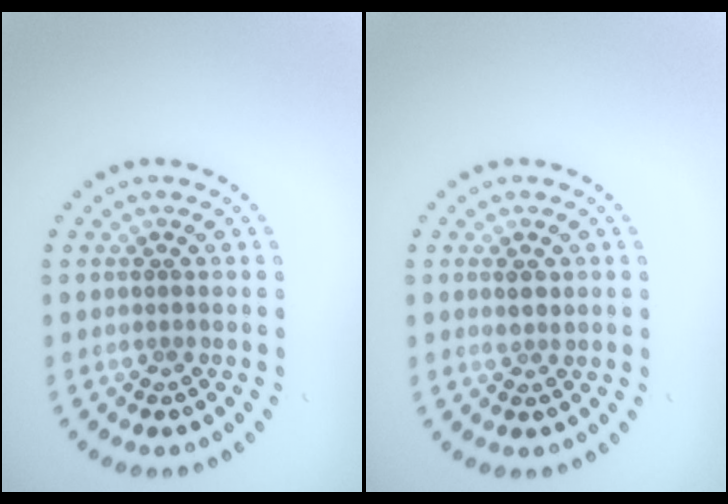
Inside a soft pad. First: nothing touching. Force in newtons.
{"total": 1.3, "press": 1.1, "slide": 0.6}